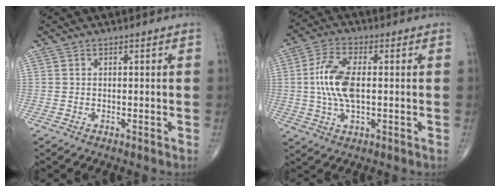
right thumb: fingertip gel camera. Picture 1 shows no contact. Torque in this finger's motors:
{"motor_torque": [1.34, 2.09, 0.64, -0.58, 0.14]}